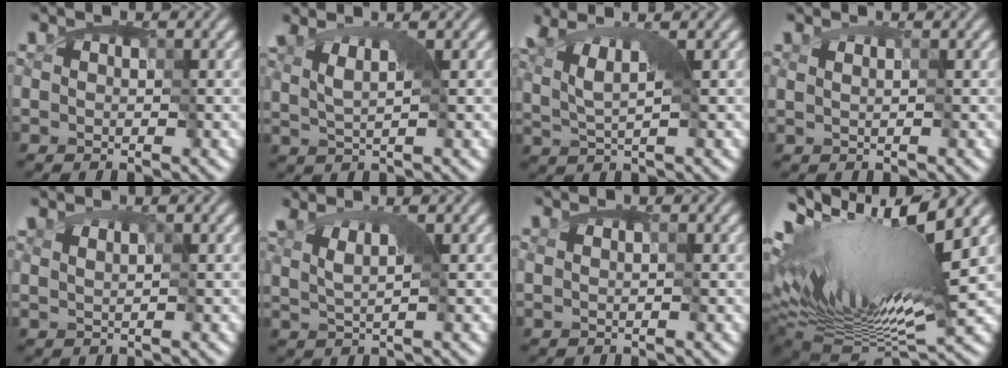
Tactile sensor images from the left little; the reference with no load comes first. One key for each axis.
{"total": 4.4, "fx": 1.8, "fy": 1.8, "fz": 3.7, "tx": -0.078, "ty": 0.022, "tz": 0.020}
{"total": 9.1, "fx": 3.2, "fy": 3.6, "fz": 7.7, "tx": -0.165, "ty": 0.044, "tz": 0.042}
{"total": 0.0}
{"total": 1.2, "fx": 0.6, "fy": 0.4, "fz": 1.0, "tx": -0.019, "ty": 0.013, "tz": -0.001}
{"total": 5.0, "fx": 2.2, "fy": 2.0, "fz": 4.1, "tx": -0.088, "ty": 0.024, "tz": 0.027}
{"total": 0.0}
{"total": 16.0, "fx": 3.6, "fy": 4.5, "fz": 15.0, "tx": -0.299, "ty": 0.021, "tz": 0.073}